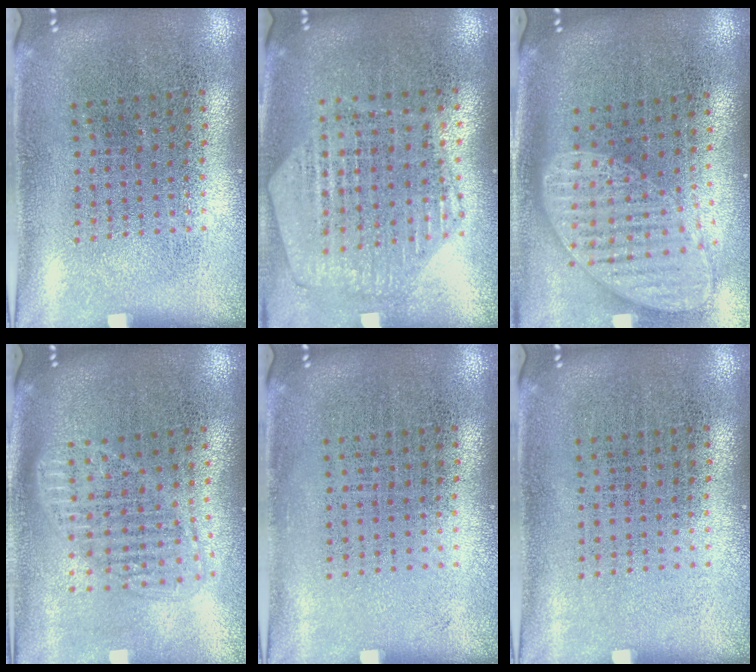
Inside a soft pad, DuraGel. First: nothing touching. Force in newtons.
{"total": 1.1, "press": 1.1, "slide": 0.1}
{"total": 2.0, "press": 1.5, "slide": 1.2}
{"total": 1.5, "press": 1.3, "slide": 0.8}
{"total": 0.0}
{"total": 0.0}